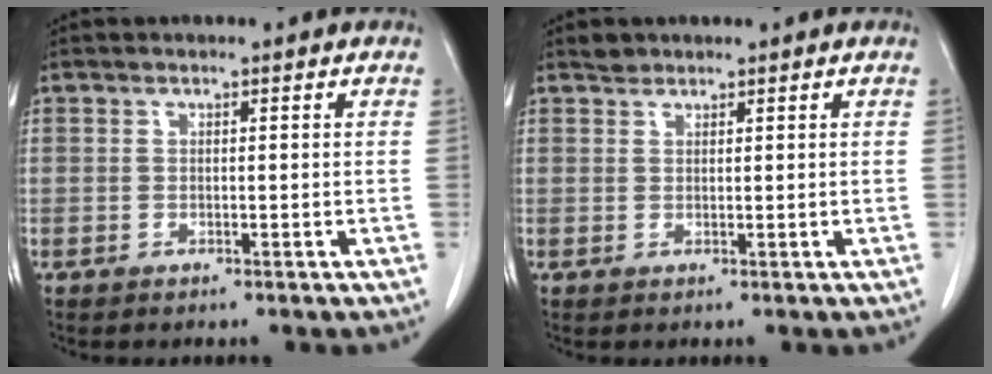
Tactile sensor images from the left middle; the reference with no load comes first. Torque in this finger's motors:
{"motor_torque": [0.31, -0.32, -0.08, 0.01]}